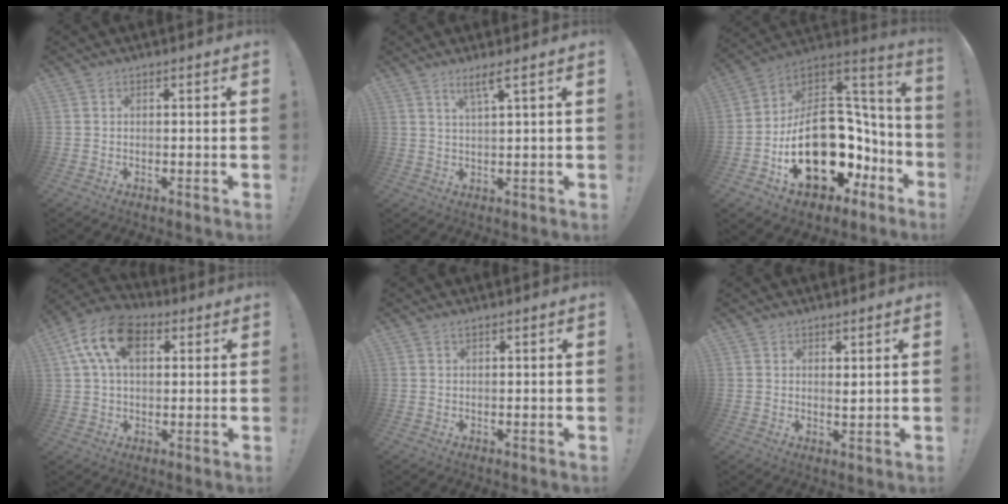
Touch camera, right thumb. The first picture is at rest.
{"total": 4.1, "force": [2.4, 0.0, 3.3], "torque": [-0.063, -0.005, 0.038]}
{"total": 26.9, "force": [-6.8, 18.3, 18.6], "torque": [-0.274, 0.023, -0.064]}
{"total": 14.9, "force": [5.3, 9.2, 10.6], "torque": [-0.192, -0.001, 0.096]}
{"total": 0.5, "force": [0.4, 0.0, 0.4], "torque": [-0.003, -0.002, 0.007]}
{"total": 1.9, "force": [1.3, 0.7, 1.2], "torque": [-0.004, -0.014, 0.019]}